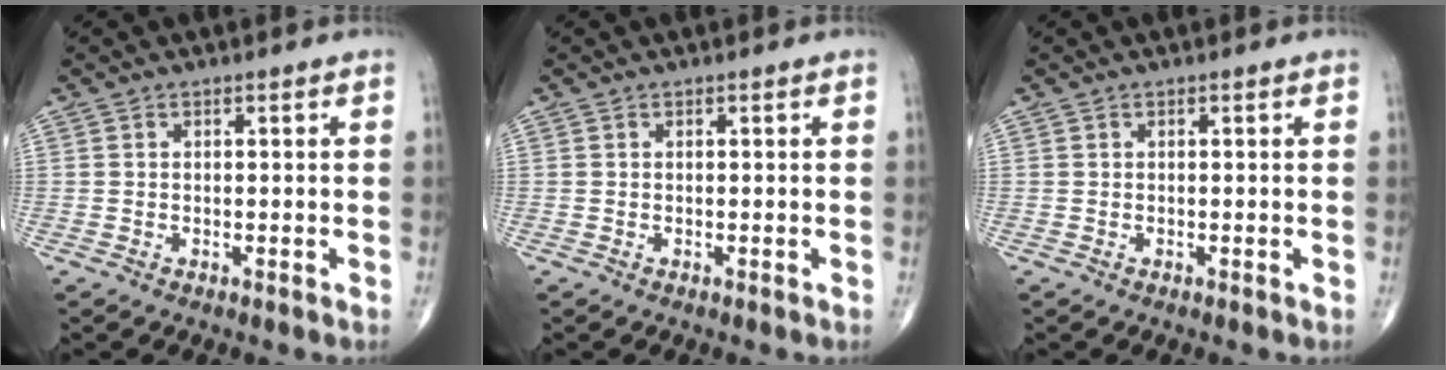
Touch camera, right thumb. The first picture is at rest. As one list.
[{"total": 0.0}, {"total": 0.0}]